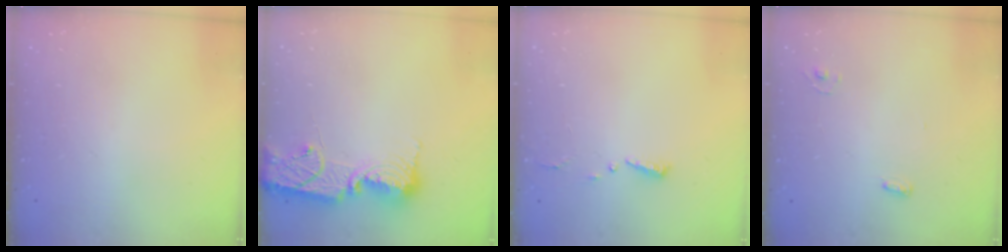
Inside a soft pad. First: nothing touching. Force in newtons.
{"total": 14.0, "press": 14.0, "slide": 1.1}
{"total": 4.4, "press": 4.4, "slide": 0.4}
{"total": 4.4, "press": 3.9, "slide": 2.1}